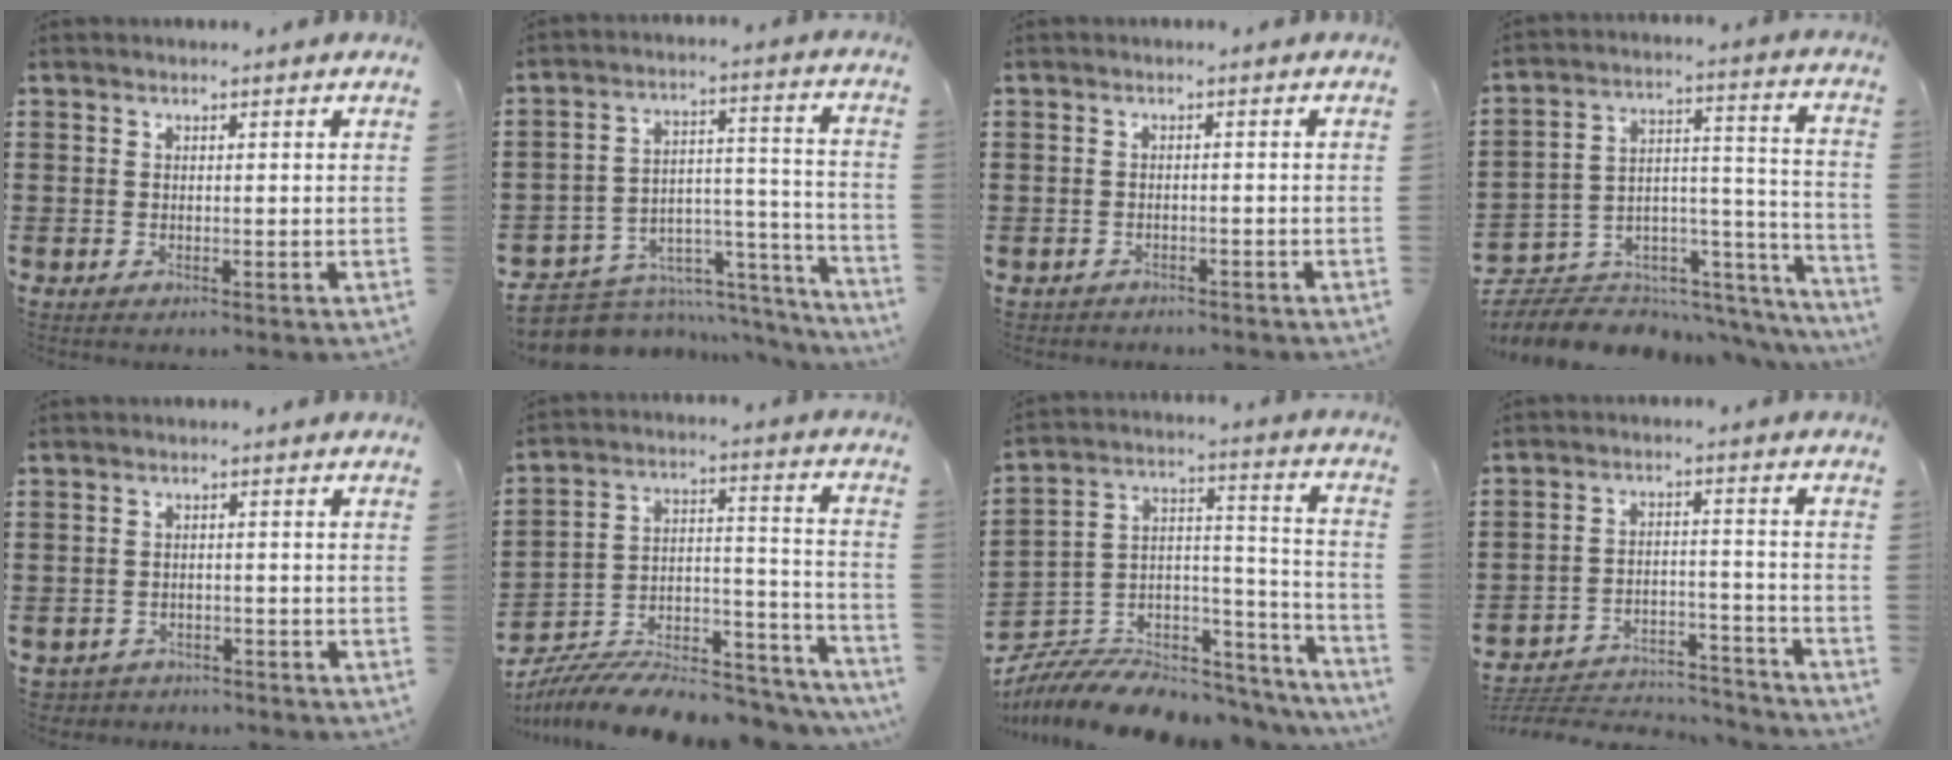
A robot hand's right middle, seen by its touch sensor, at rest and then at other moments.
{"total": 6.6, "force": [-5.8, 3.1, 0.8], "torque": [-0.020, -0.003, -0.104]}
{"total": 1.2, "force": [-1.2, 0.3, -0.2], "torque": [-0.003, -0.001, -0.027]}
{"total": 5.2, "force": [-4.5, 2.6, 0.2], "torque": [-0.009, -0.016, -0.083]}
{"total": 2.4, "force": [-2.4, 0.5, -0.3], "torque": [-0.005, -0.004, -0.053]}
{"total": 8.6, "force": [-8.0, 1.7, 2.5], "torque": [-0.034, 0.013, -0.155]}
{"total": 7.3, "force": [-6.6, 2.7, 1.7], "torque": [-0.039, -0.005, -0.131]}
{"total": 4.9, "force": [-4.7, 1.1, 0.8], "torque": [-0.014, 0.008, -0.097]}